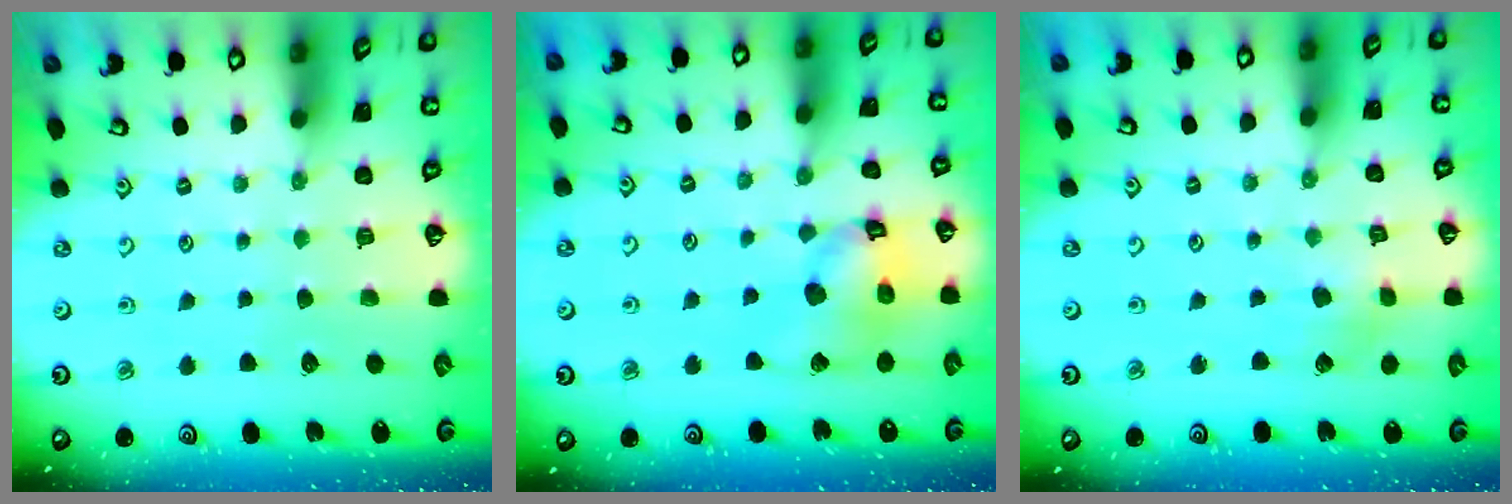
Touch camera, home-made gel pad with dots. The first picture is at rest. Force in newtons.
{"total": 14.4, "press": 14.3, "slide": 2.2}
{"total": 3.0, "press": 2.9, "slide": 0.3}